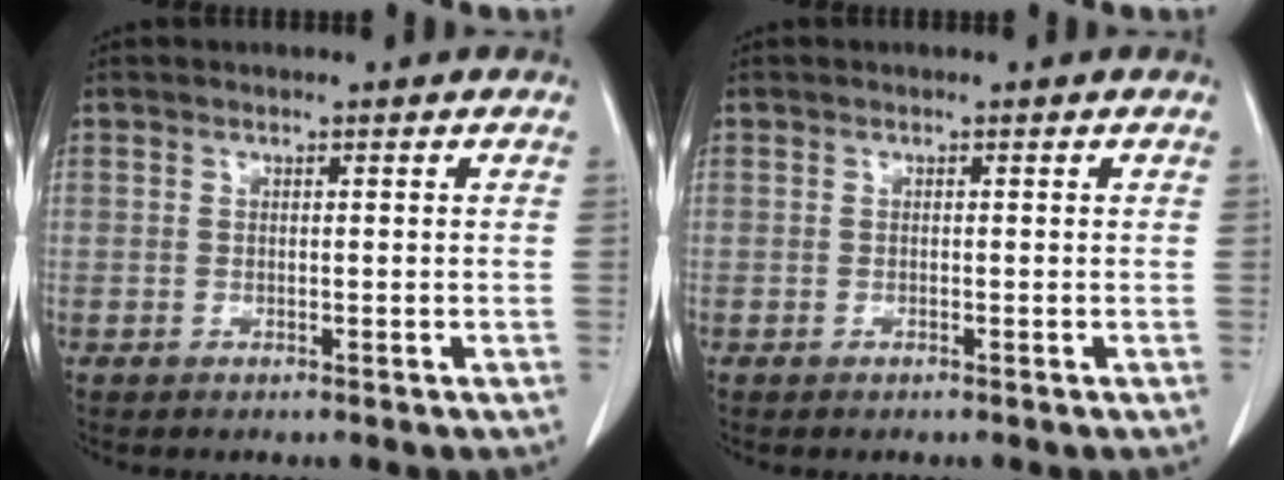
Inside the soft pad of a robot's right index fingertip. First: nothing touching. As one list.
[{"total": 0.0}]